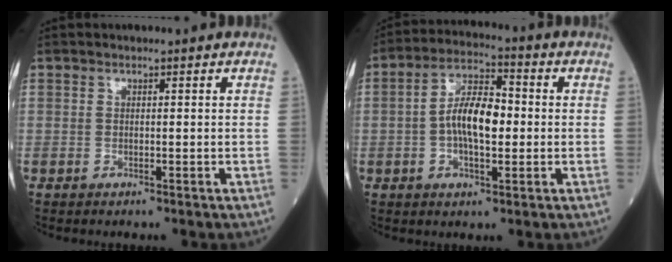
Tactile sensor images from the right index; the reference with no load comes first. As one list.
[{"total": 8.9, "force": [-0.4, 3.3, 8.2], "torque": [-0.161, 0.013, -0.013]}]